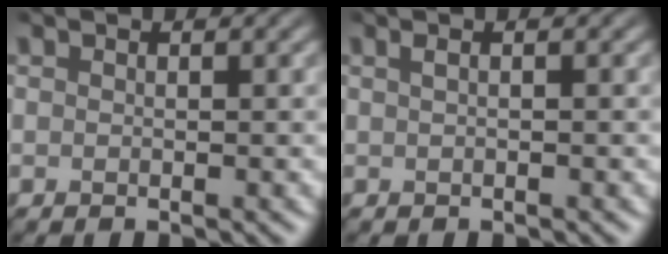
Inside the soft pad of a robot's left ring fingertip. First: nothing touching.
{"total": 2.1, "force": [0.8, 1.0, 1.6], "torque": [-0.011, 0.004, -0.006]}